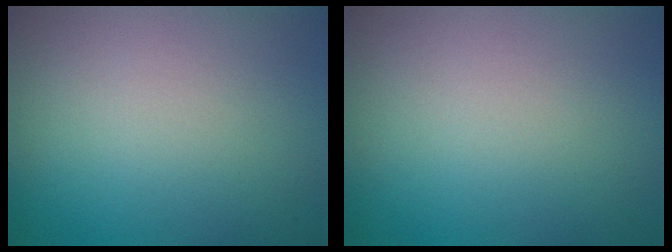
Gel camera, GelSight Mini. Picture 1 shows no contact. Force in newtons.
{"total": 0.0}